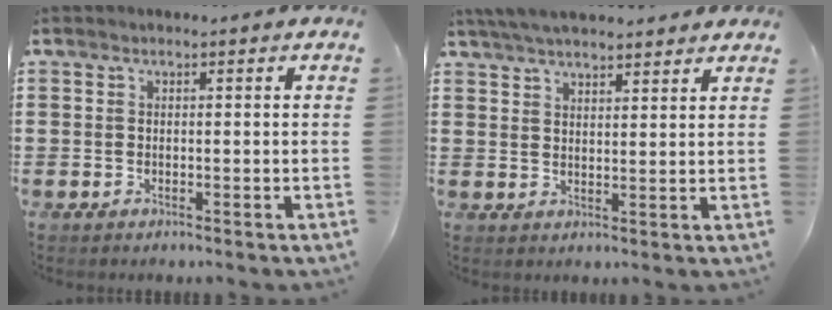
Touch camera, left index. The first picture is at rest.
{"total": 4.6, "force": [4.3, 0.2, 1.4], "torque": [-0.040, -0.007, 0.080]}